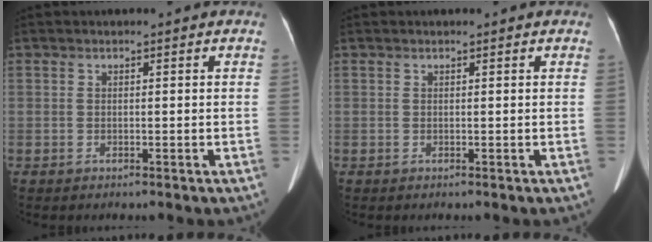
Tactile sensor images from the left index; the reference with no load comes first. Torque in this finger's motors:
{"motor_torque": [-0.02, 0.02, 0.00, 0.00]}